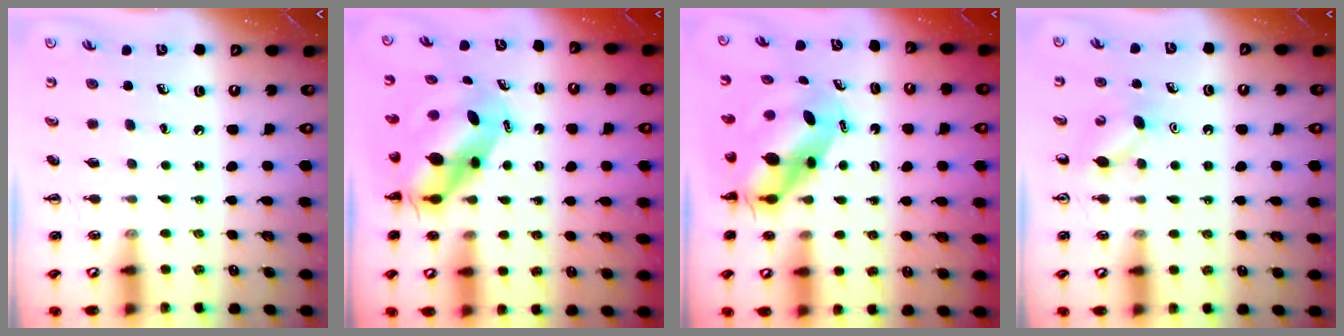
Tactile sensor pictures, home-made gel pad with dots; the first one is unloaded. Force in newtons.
{"total": 7.6, "press": 7.3, "slide": 2.0}
{"total": 7.6, "press": 7.3, "slide": 2.0}
{"total": 6.7, "press": 6.4, "slide": 1.7}